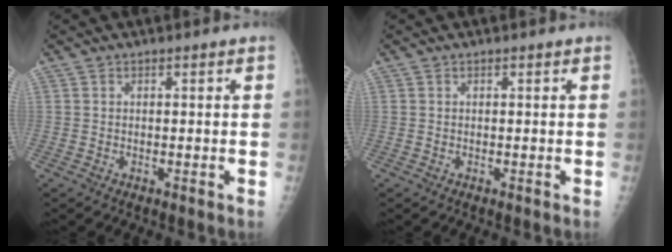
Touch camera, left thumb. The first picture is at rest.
{"total": 0.0}